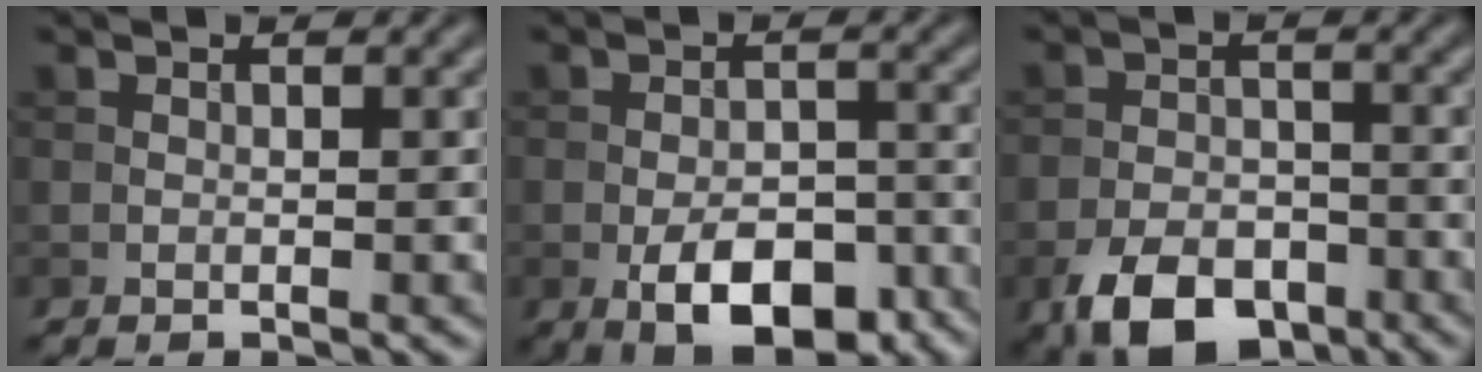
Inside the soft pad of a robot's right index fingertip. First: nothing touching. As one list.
[{"total": 8.2, "force": [-4.0, 4.1, 5.8], "torque": [-0.089, -0.008, -0.060]}, {"total": 7.2, "force": [-4.2, 4.2, 4.1], "torque": [-0.072, -0.007, -0.074]}]